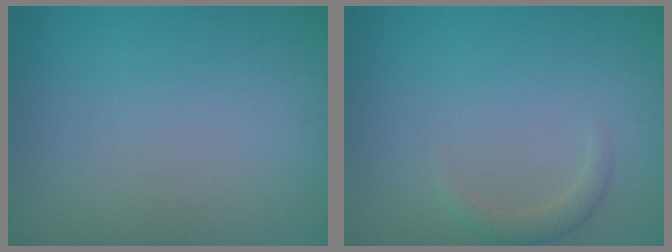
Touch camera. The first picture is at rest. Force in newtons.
{"total": 1.4, "press": 1.4, "slide": 0.1}